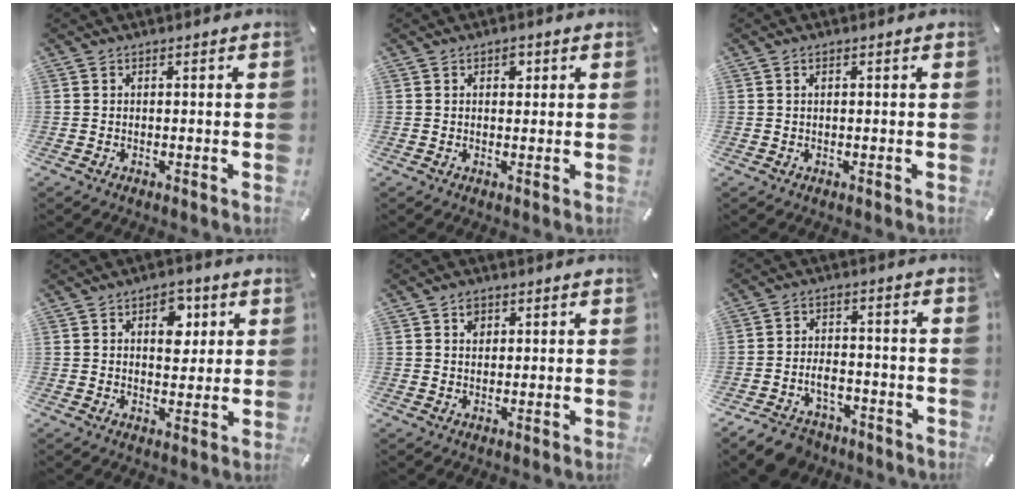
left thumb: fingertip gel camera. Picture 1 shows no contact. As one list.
[{"total": 2.1, "force": [0.9, 1.4, 1.3], "torque": [-0.011, -0.002, 0.012]}, {"total": 0.7, "force": [0.2, 0.2, 0.7], "torque": [-0.012, 0.003, 0.002]}, {"total": 7.7, "force": [2.6, 5.2, 5.0], "torque": [-0.046, -0.010, 0.034]}, {"total": 2.5, "force": [1.1, 2.0, 0.9], "torque": [-0.006, -0.002, 0.017]}, {"total": 6.9, "force": [-4.2, 4.6, 3.1], "torque": [-0.057, 0.024, -0.075]}]